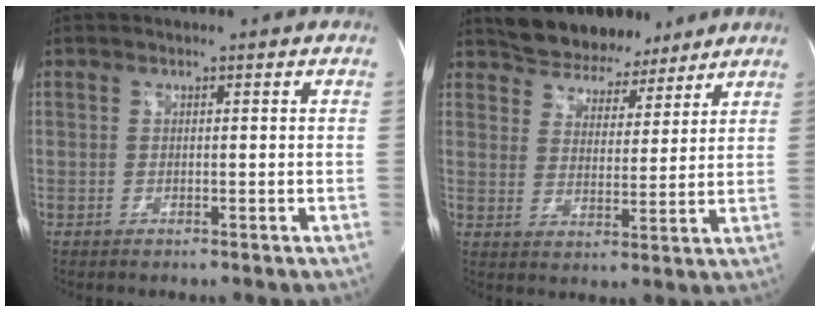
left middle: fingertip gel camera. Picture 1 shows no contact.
{"total": 9.8, "force": [8.6, 4.2, 2.3], "torque": [-0.028, 0.011, 0.133]}